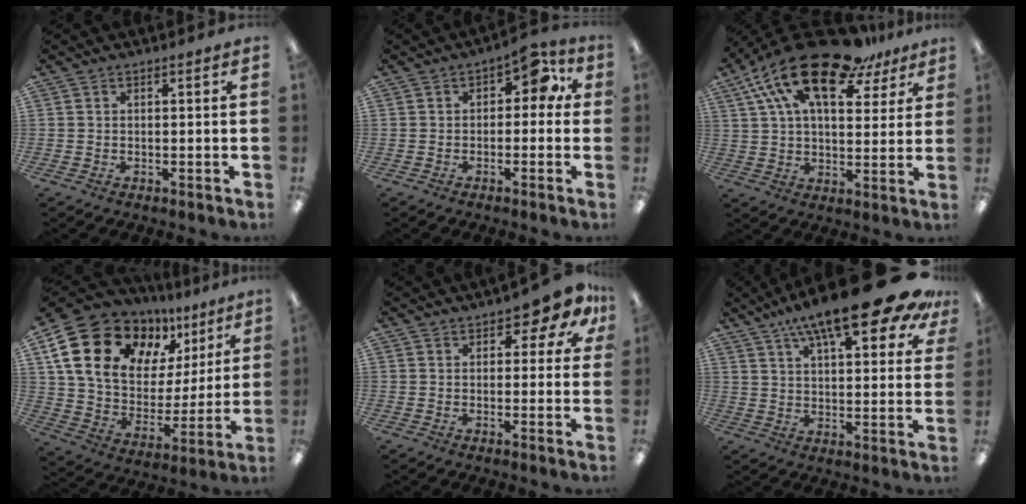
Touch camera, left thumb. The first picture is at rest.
{"total": 6.2, "force": [1.8, 3.9, 4.4], "torque": [-0.058, -0.006, 0.026]}
{"total": 20.6, "force": [13.2, 8.7, 13.2], "torque": [-0.252, -0.073, 0.227]}
{"total": 20.3, "force": [11.1, 13.4, 10.5], "torque": [-0.186, -0.056, 0.210]}
{"total": 5.5, "force": [3.5, 2.6, 3.3], "torque": [-0.040, -0.014, 0.059]}
{"total": 19.6, "force": [13.3, 5.1, 13.5], "torque": [-0.213, -0.076, 0.214]}